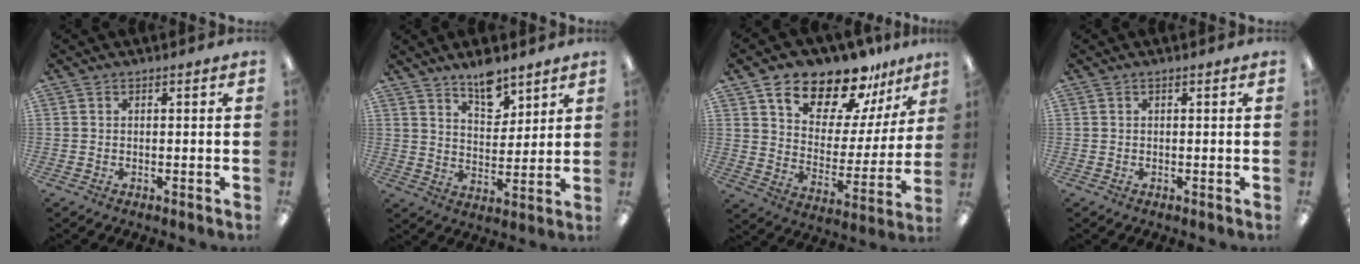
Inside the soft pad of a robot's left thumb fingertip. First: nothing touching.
{"total": 8.9, "force": [7.1, 3.9, 3.6], "torque": [-0.045, -0.046, 0.124]}
{"total": 16.1, "force": [13.8, 6.3, 5.5], "torque": [-0.099, -0.106, 0.245]}
{"total": 0.0}